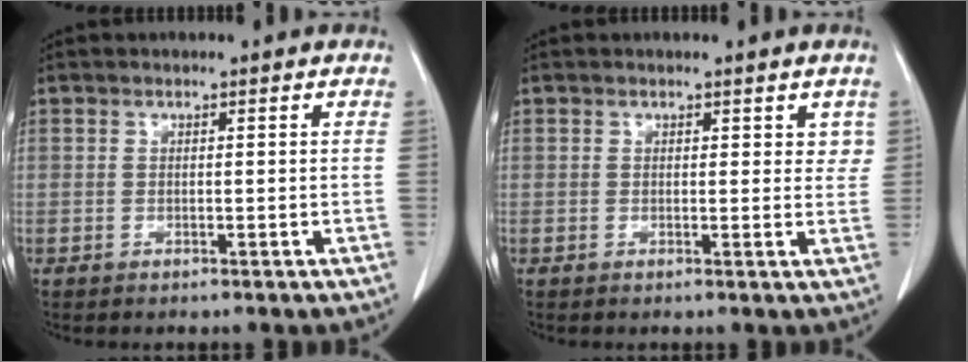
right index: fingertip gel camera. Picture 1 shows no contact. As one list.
[{"total": 2.2, "force": [1.3, 1.4, 1.0], "torque": [0.001, -0.003, 0.013]}]